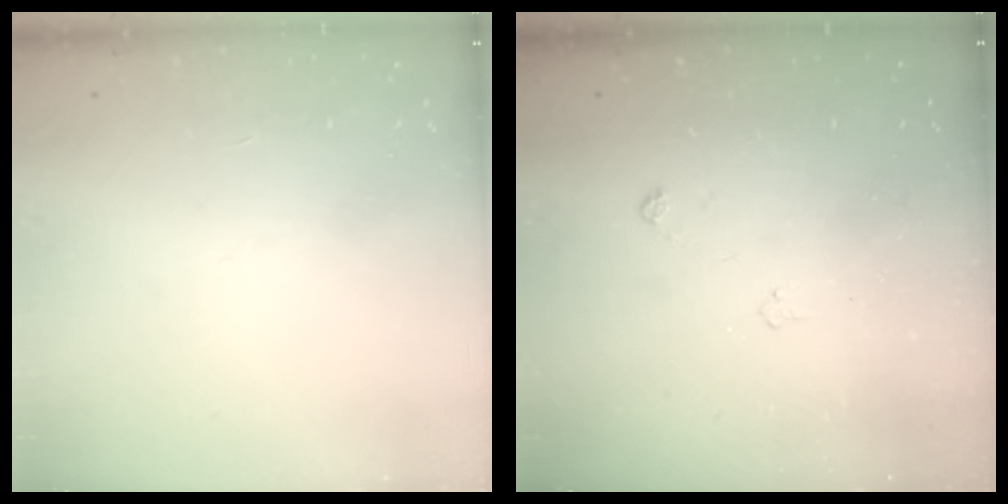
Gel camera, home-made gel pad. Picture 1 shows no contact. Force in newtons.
{"total": 3.6, "press": 3.6, "slide": 0.6}